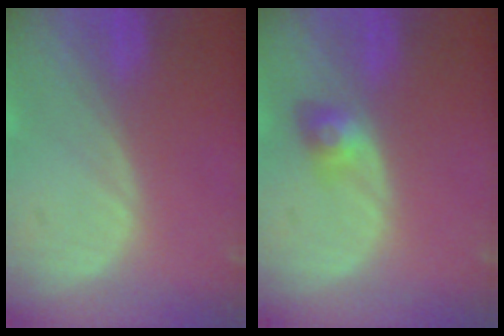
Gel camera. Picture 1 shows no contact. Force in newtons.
{"total": 3.1, "press": 2.8, "slide": 1.4}